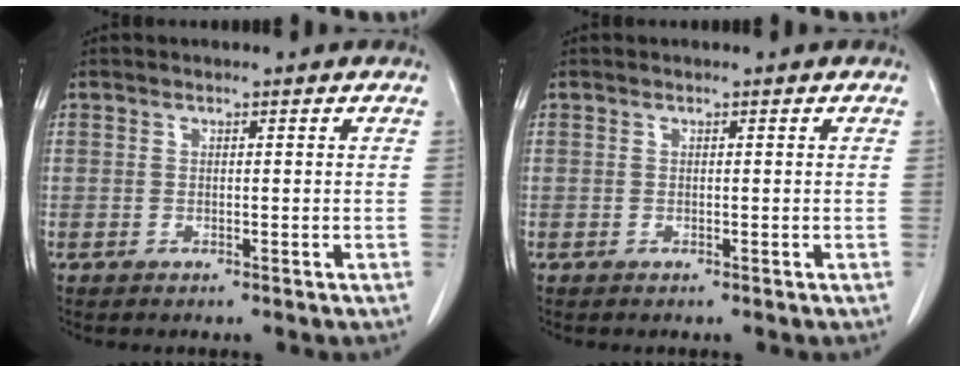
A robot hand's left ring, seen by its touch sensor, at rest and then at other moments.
{"total": 0.0}